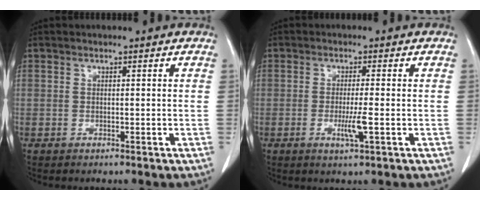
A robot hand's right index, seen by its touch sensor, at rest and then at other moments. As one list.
[{"total": 3.4, "force": [-1.0, -0.2, 3.3], "torque": [-0.059, -0.007, -0.017]}]